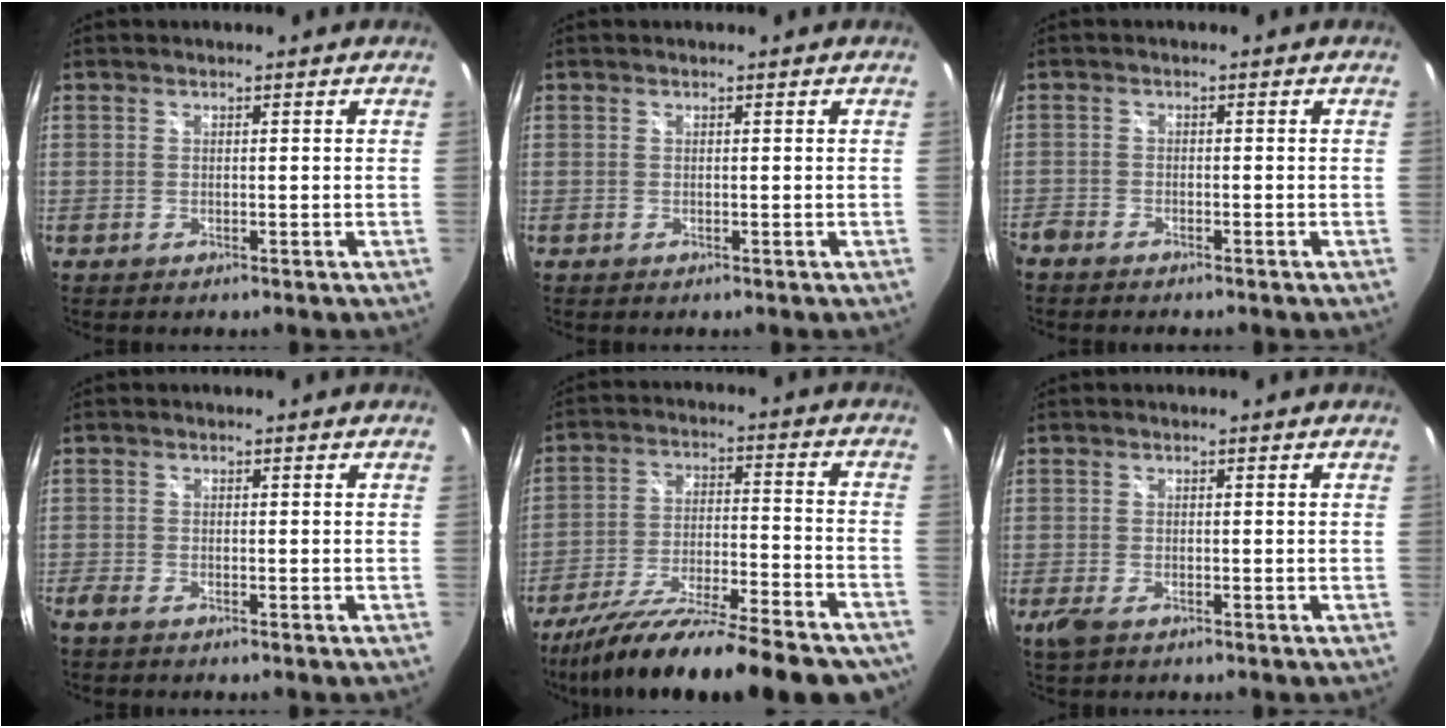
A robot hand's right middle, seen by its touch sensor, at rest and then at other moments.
{"total": 0.0}
{"total": 3.5, "force": [-3.1, 1.2, 1.0], "torque": [-0.035, -0.014, -0.060]}
{"total": 2.1, "force": [-1.6, 0.5, 1.3], "torque": [-0.031, -0.008, -0.032]}
{"total": 26.5, "force": [-22.1, 4.3, 14.0], "torque": [-0.235, -0.065, -0.323]}
{"total": 2.7, "force": [-1.7, 1.2, 1.8], "torque": [-0.039, -0.009, -0.031]}